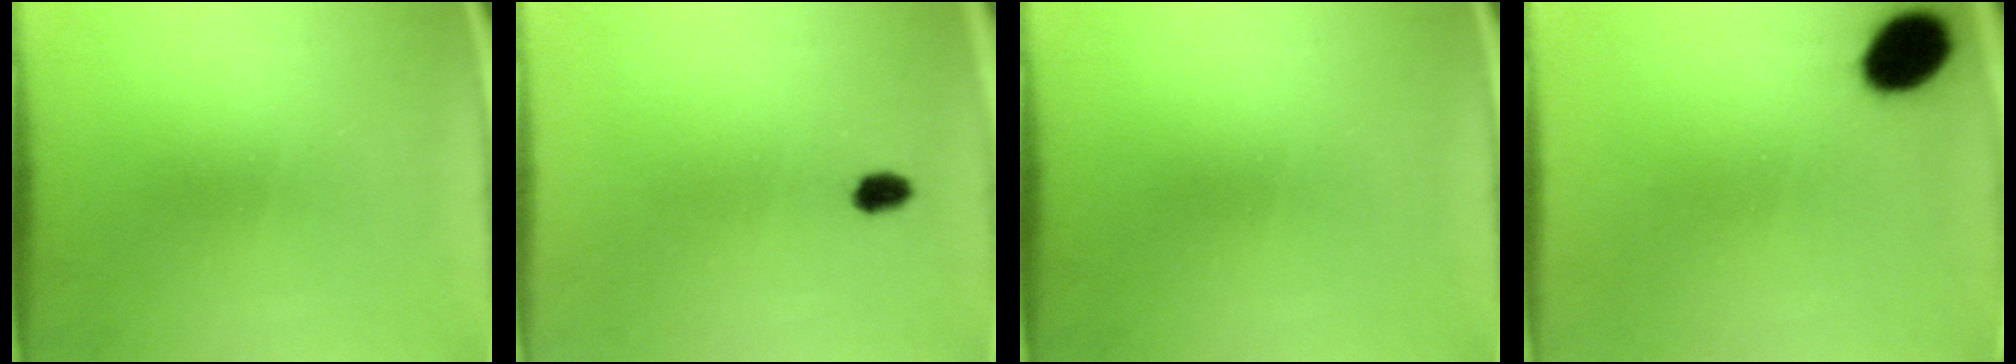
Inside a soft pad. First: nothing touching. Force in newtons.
{"total": 2.2}
{"total": 0.0}
{"total": 8.6}